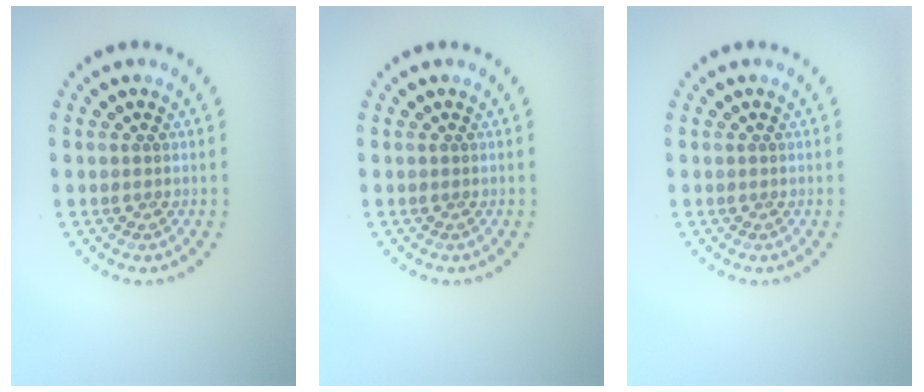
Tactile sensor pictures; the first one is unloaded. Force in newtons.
{"total": 0.0}
{"total": 0.0}